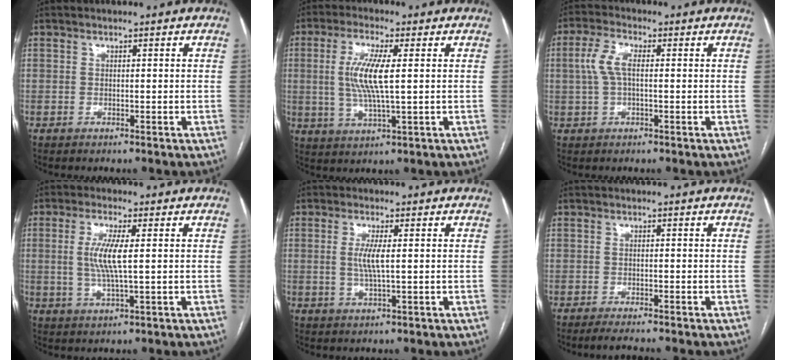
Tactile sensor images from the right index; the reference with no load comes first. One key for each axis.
{"total": 8.1, "fx": 1.0, "fy": 1.0, "fz": 8.0, "tx": -0.171, "ty": -0.002, "tz": 0.020}
{"total": 4.8, "fx": 0.5, "fy": 1.9, "fz": 4.4, "tx": -0.110, "ty": 0.017, "tz": 0.011}
{"total": 6.0, "fx": 0.7, "fy": 0.5, "fz": 6.0, "tx": -0.128, "ty": -0.003, "tz": 0.014}
{"total": 3.7, "fx": 0.3, "fy": 0.2, "fz": 3.7, "tx": -0.078, "ty": -0.005, "tz": 0.008}
{"total": 4.5, "fx": -3.8, "fy": 0.2, "fz": 2.3, "tx": -0.031, "ty": -0.008, "tz": -0.053}